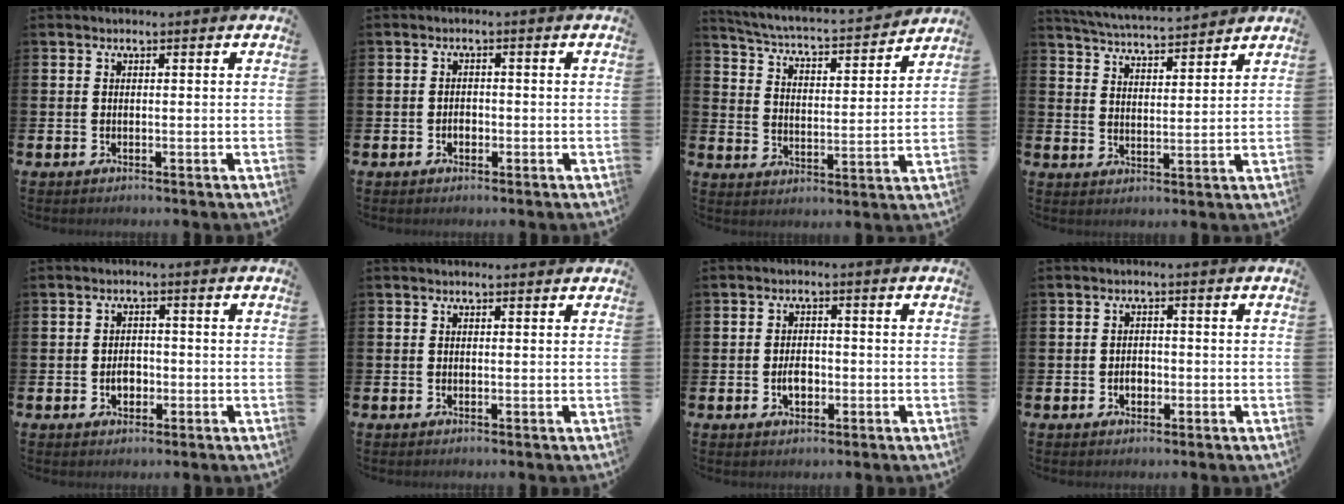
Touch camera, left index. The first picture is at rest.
{"total": 1.4, "force": [-0.5, 1.0, 0.9], "torque": [-0.013, 0.003, -0.012]}
{"total": 5.0, "force": [4.9, 0.2, 1.0], "torque": [-0.042, -0.041, 0.080]}
{"total": 5.0, "force": [5.0, 0.1, 0.4], "torque": [-0.028, -0.033, 0.089]}
{"total": 2.5, "force": [-0.7, 1.8, 1.5], "torque": [-0.011, -0.005, -0.020]}
{"total": 0.0}
{"total": 2.8, "force": [-0.6, 1.8, 2.0], "torque": [-0.019, -0.005, -0.017]}
{"total": 1.9, "force": [-0.6, 1.4, 1.1], "torque": [-0.010, 0.000, -0.015]}